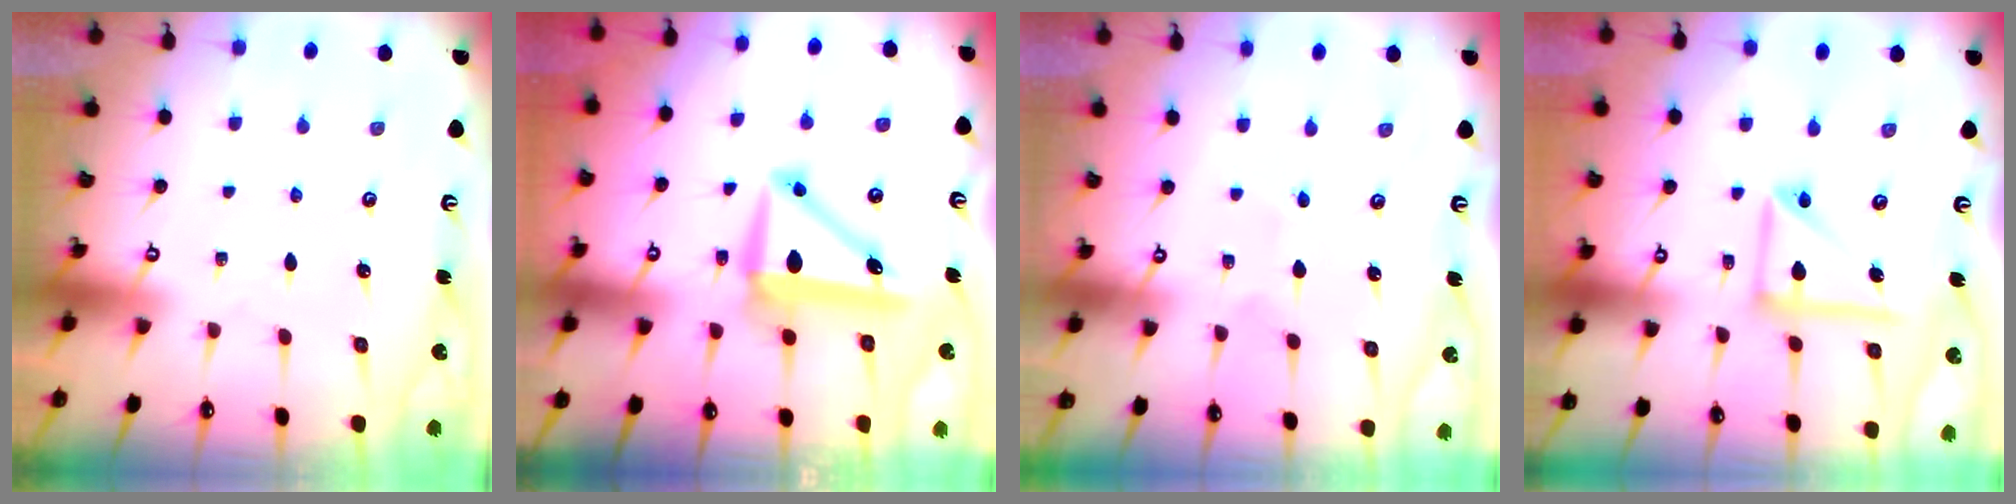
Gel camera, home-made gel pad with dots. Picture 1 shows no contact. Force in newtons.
{"total": 8.6, "press": 8.4, "slide": 2.0}
{"total": 2.2, "press": 2.0, "slide": 0.8}
{"total": 13.3, "press": 13.3, "slide": 1.5}